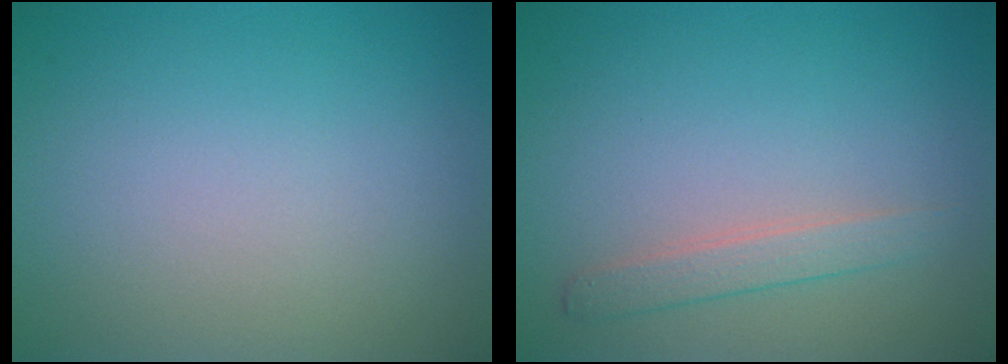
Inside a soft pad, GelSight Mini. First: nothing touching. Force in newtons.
{"total": 1.7, "press": 1.7, "slide": 0.0}